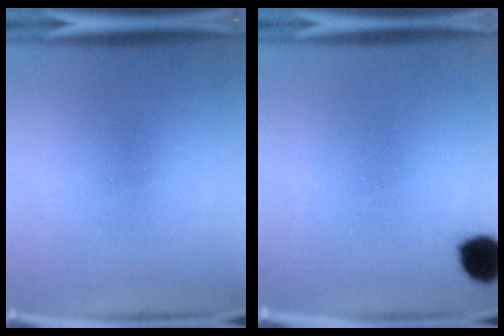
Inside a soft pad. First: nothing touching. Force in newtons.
{"total": 7.0}